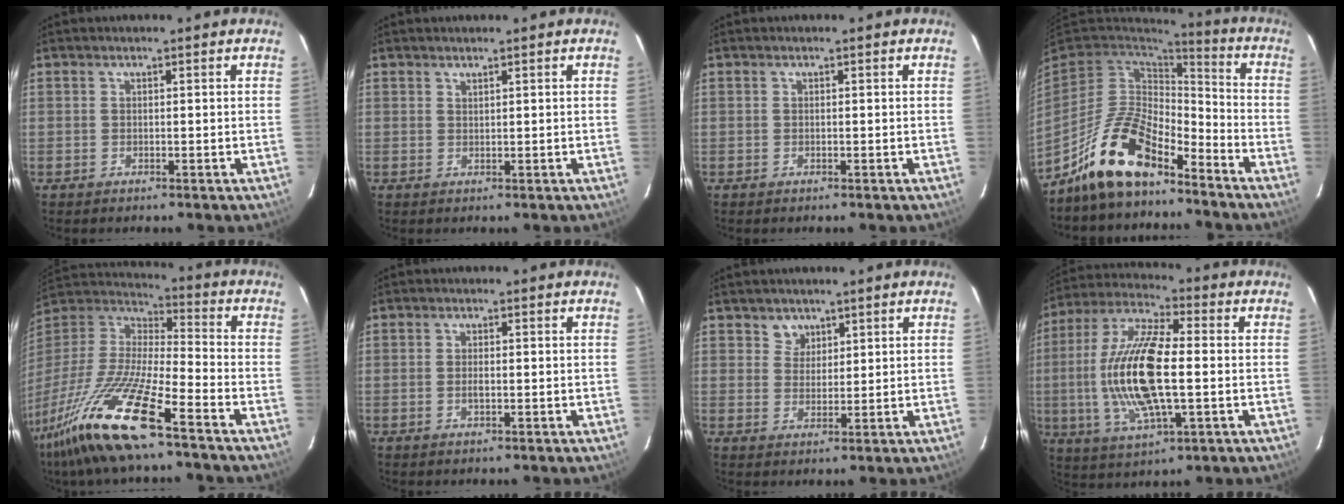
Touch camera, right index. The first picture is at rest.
{"total": 0.7, "force": [0.6, 0.0, 0.2], "torque": [-0.003, 0.000, 0.012]}
{"total": 0.0}
{"total": 15.0, "force": [-10.8, 5.5, 8.9], "torque": [-0.189, 0.001, -0.204]}
{"total": 22.9, "force": [-15.3, 3.7, 16.5], "torque": [-0.331, -0.035, -0.295]}
{"total": 1.5, "force": [-0.3, 0.6, 1.4], "torque": [-0.028, 0.001, -0.006]}
{"total": 3.2, "force": [2.1, 2.4, 0.1], "torque": [0.008, 0.008, 0.036]}
{"total": 18.1, "force": [-1.2, 5.9, 17.1], "torque": [-0.349, 0.002, -0.025]}